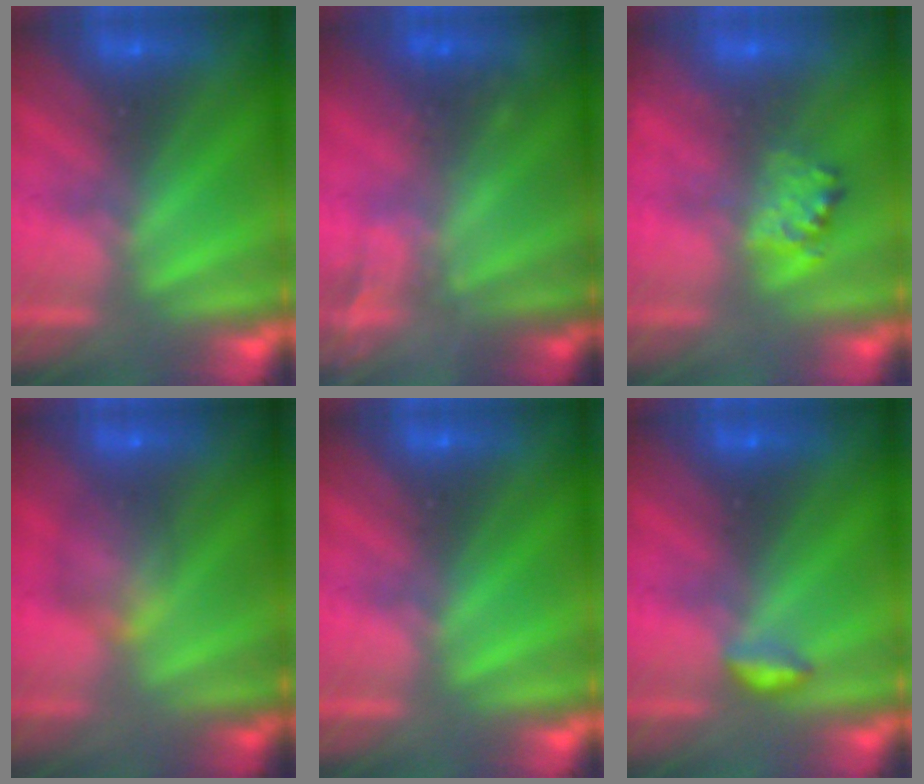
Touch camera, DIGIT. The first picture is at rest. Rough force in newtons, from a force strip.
{"total": 2.1}
{"total": 2.3}
{"total": 5.5}
{"total": 0.0}
{"total": 2.9}